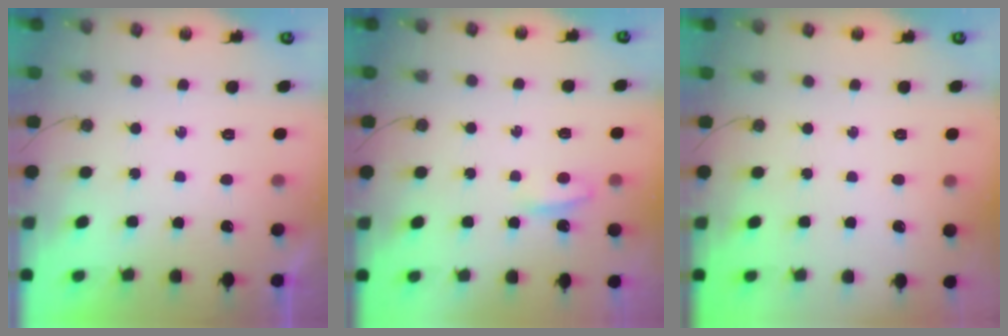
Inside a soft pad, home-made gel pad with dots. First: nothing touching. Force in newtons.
{"total": 3.8, "press": 3.8, "slide": 0.6}
{"total": 0.0}